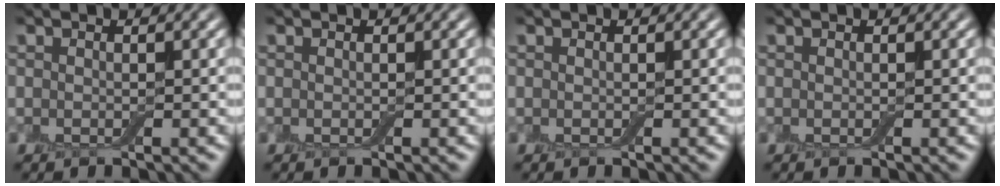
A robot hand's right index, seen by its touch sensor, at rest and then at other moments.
{"total": 0.0}
{"total": 0.0}
{"total": 0.0}